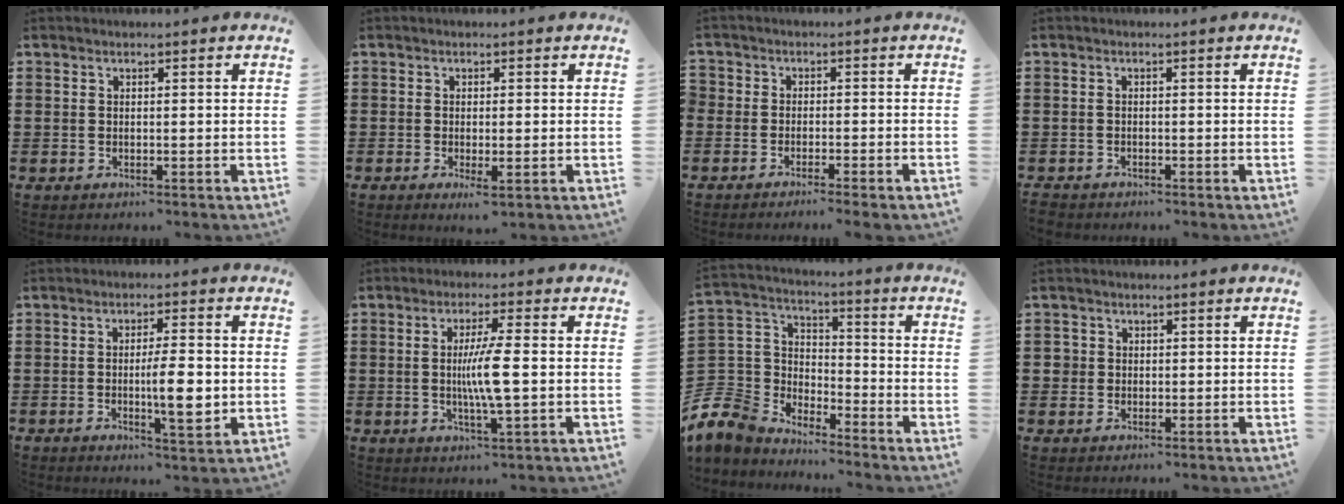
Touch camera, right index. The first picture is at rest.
{"total": 1.7, "force": [-0.5, 0.2, 1.6], "torque": [-0.029, -0.005, -0.007]}
{"total": 2.2, "force": [-2.2, 0.2, -0.1], "torque": [-0.005, 0.004, -0.047]}
{"total": 1.0, "force": [-1.0, 0.3, 0.0], "torque": [-0.004, 0.000, -0.022]}
{"total": 7.2, "force": [-0.7, 1.6, 6.9], "torque": [-0.117, -0.010, -0.013]}
{"total": 6.5, "force": [-0.3, 0.4, 6.5], "torque": [-0.122, -0.009, -0.012]}
{"total": 6.6, "force": [-4.4, 4.9, 0.7], "torque": [-0.079, -0.014, -0.096]}
{"total": 1.6, "force": [0.1, 1.6, 0.3], "torque": [-0.013, 0.007, 0.000]}